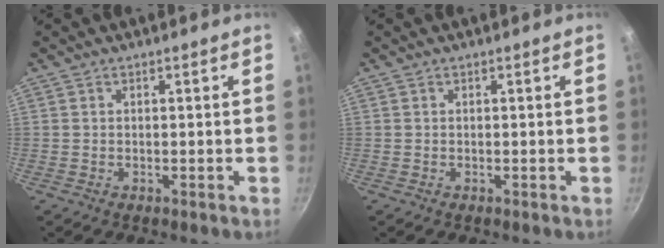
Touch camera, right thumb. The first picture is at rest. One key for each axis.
{"total": 0.0}